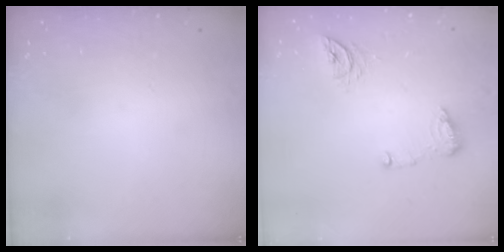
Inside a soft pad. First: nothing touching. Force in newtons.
{"total": 8.9, "press": 8.9, "slide": 0.5}